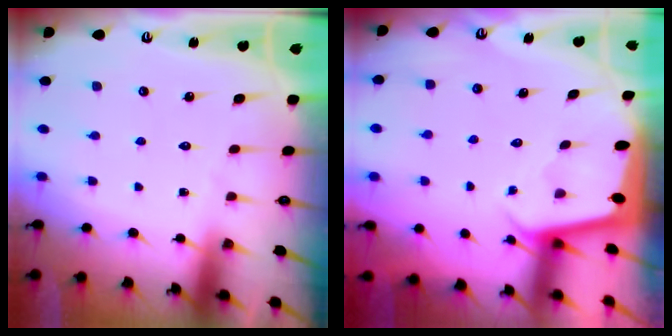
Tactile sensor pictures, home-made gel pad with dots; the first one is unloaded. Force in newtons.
{"total": 1.9, "press": 1.9, "slide": 0.1}